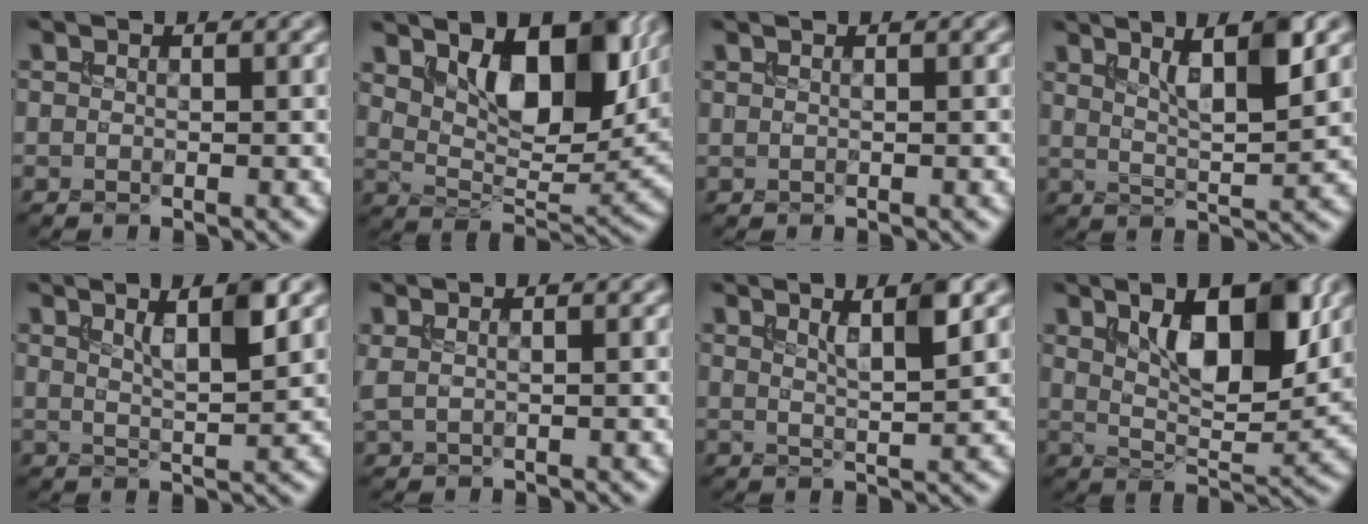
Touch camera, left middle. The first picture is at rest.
{"total": 9.2, "force": [4.1, 4.5, 6.9], "torque": [-0.109, -0.008, 0.068]}
{"total": 0.0}
{"total": 5.8, "force": [3.1, 1.4, 4.7], "torque": [-0.064, 0.011, 0.044]}
{"total": 4.7, "force": [2.6, 1.0, 3.7], "torque": [-0.047, 0.010, 0.036]}
{"total": 1.4, "force": [0.7, 0.7, 1.0], "torque": [-0.016, 0.001, 0.010]}
{"total": 4.1, "force": [2.3, 0.8, 3.2], "torque": [-0.040, 0.009, 0.032]}
{"total": 9.1, "force": [3.9, 3.7, 7.4], "torque": [-0.116, 0.000, 0.066]}